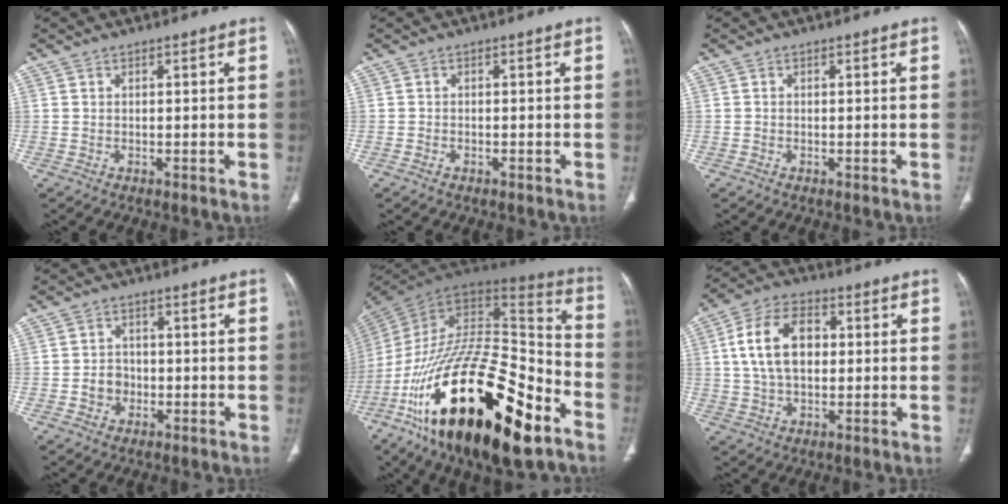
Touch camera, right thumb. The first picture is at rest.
{"total": 0.7, "force": [-0.4, 0.4, 0.3], "torque": [-0.013, 0.008, -0.004]}
{"total": 0.0}
{"total": 3.6, "force": [-0.9, 3.1, 1.4], "torque": [-0.005, 0.013, -0.016]}
{"total": 40.2, "force": [-17.9, 16.0, 32.3], "torque": [-0.549, 0.038, -0.288]}
{"total": 12.5, "force": [1.7, 8.0, 9.5], "torque": [-0.165, 0.017, 0.026]}